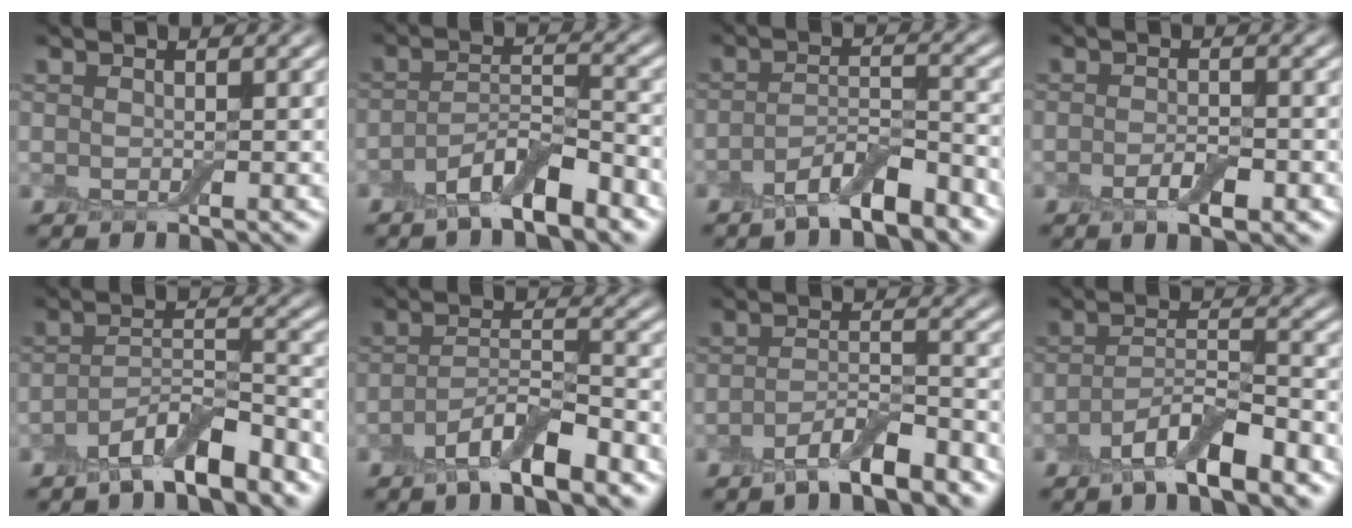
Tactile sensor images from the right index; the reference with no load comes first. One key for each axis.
{"total": 5.3, "fx": -3.5, "fy": 1.5, "fz": 3.7, "tx": -0.064, "ty": -0.002, "tz": -0.065}
{"total": 4.7, "fx": -3.3, "fy": 1.2, "fz": 3.2, "tx": -0.055, "ty": 0.000, "tz": -0.063}
{"total": 2.6, "fx": -1.2, "fy": 0.9, "fz": 2.2, "tx": -0.038, "ty": -0.003, "tz": -0.021}
{"total": 5.5, "fx": -3.8, "fy": 1.4, "fz": 3.6, "tx": -0.061, "ty": 0.000, "tz": -0.070}
{"total": 5.4, "fx": -3.4, "fy": 1.4, "fz": 4.0, "tx": -0.069, "ty": -0.004, "tz": -0.065}
{"total": 4.3, "fx": -3.1, "fy": 0.9, "fz": 2.9, "tx": -0.049, "ty": 0.002, "tz": -0.060}
{"total": 5.5, "fx": -3.4, "fy": 1.4, "fz": 4.1, "tx": -0.071, "ty": -0.003, "tz": -0.065}